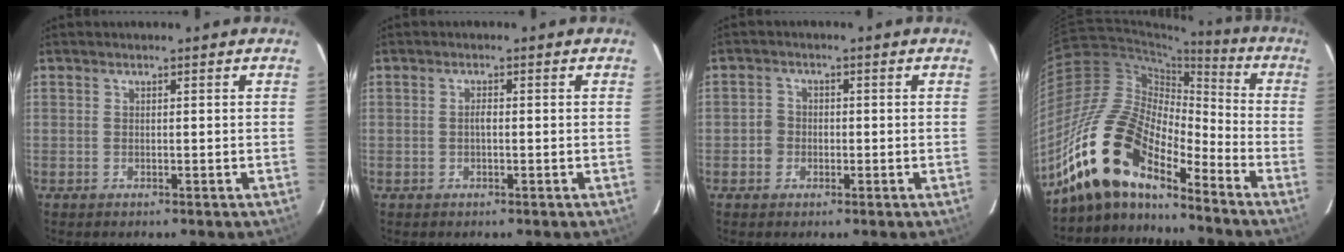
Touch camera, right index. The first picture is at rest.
{"total": 1.0, "force": [-0.2, 0.4, 0.8], "torque": [-0.016, 0.005, -0.005]}
{"total": 2.7, "force": [-1.0, 2.4, 0.5], "torque": [-0.010, 0.006, -0.020]}
{"total": 18.0, "force": [-13.9, 6.0, 9.7], "torque": [-0.178, -0.001, -0.279]}